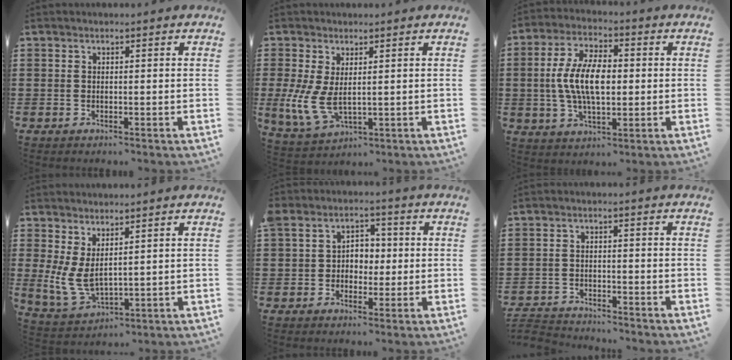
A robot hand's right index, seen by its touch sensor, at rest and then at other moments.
{"total": 6.6, "force": [0.7, 3.5, 5.5], "torque": [-0.140, -0.009, 0.012]}
{"total": 9.3, "force": [-0.1, 4.5, 8.2], "torque": [-0.179, 0.006, -0.009]}
{"total": 5.3, "force": [1.4, 2.8, 4.4], "torque": [-0.115, -0.009, 0.024]}
{"total": 4.4, "force": [-0.1, 4.0, 1.7], "torque": [-0.048, 0.017, -0.007]}
{"total": 2.9, "force": [-2.9, 0.4, -0.2], "torque": [-0.012, -0.002, -0.066]}